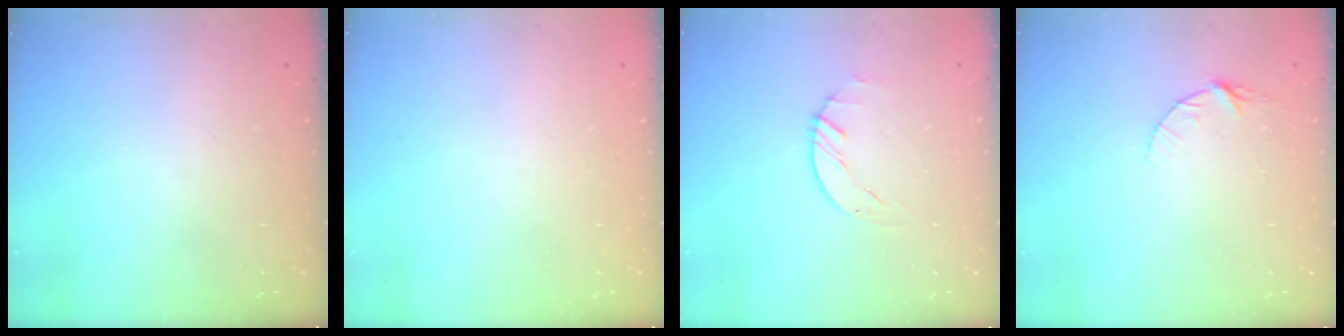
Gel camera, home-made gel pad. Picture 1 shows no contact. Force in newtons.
{"total": 0.0}
{"total": 0.7, "press": 0.7, "slide": 0.2}
{"total": 4.3, "press": 4.3, "slide": 0.5}